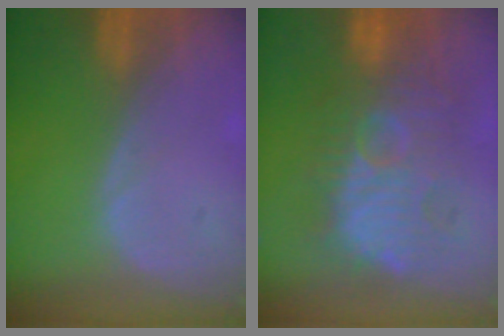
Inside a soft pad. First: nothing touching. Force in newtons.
{"total": 11.2, "press": 11.0, "slide": 2.0}